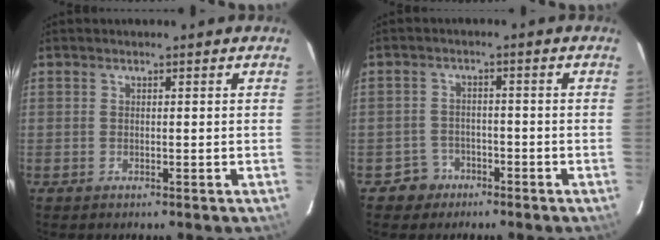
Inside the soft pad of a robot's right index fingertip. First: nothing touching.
{"total": 3.5, "force": [-2.0, 2.8, -0.4], "torque": [0.008, 0.013, -0.031]}